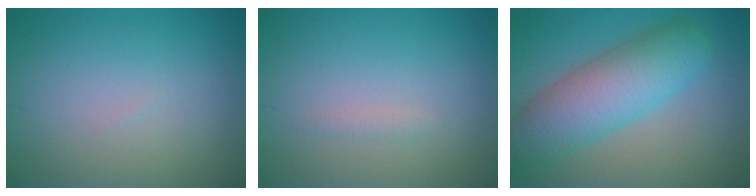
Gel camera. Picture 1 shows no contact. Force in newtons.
{"total": 0.7, "press": 0.7, "slide": 0.0}
{"total": 7.7, "press": 7.7, "slide": 0.2}